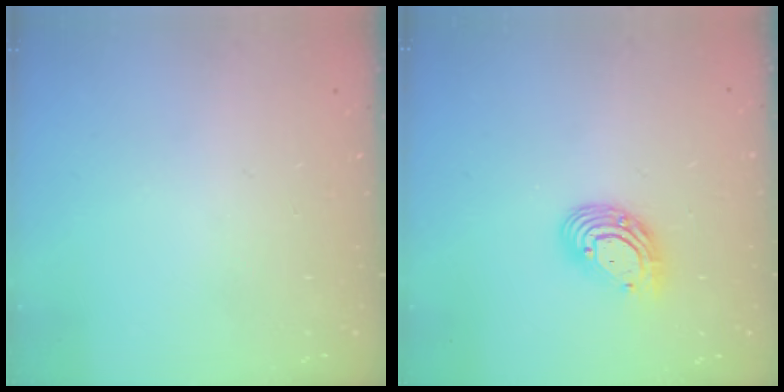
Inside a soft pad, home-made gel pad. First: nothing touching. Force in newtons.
{"total": 9.9, "press": 9.8, "slide": 1.2}